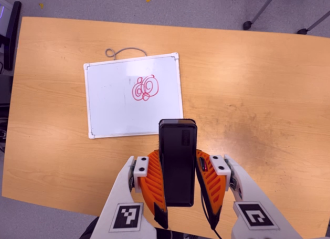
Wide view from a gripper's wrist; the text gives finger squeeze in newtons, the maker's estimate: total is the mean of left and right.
{"total": 6.0, "left": 4.0, "right": 7.9}